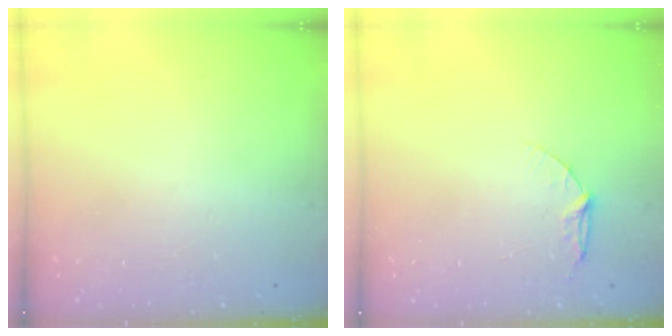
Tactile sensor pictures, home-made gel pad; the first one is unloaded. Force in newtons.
{"total": 5.4, "press": 5.4, "slide": 0.5}